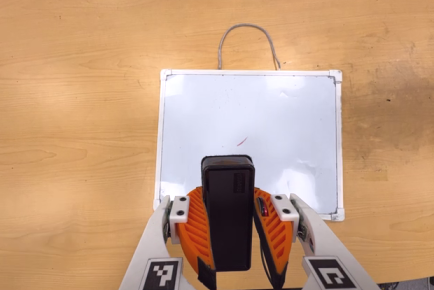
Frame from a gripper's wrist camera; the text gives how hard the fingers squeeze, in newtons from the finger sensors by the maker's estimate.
{"total": 8.4, "left": 7.6, "right": 9.2}